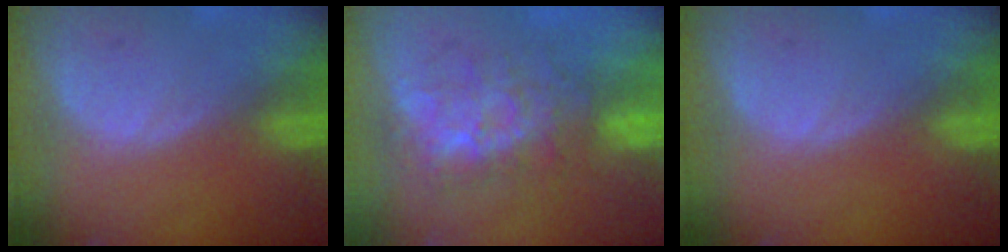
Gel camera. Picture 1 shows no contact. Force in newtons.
{"total": 8.1, "press": 7.5, "slide": 3.2}
{"total": 0.0}